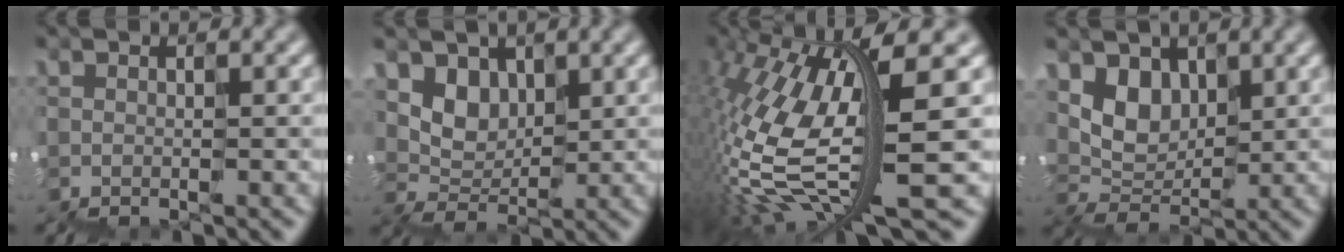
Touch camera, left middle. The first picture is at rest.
{"total": 3.0, "force": [1.9, 2.3, 0.1], "torque": [-0.008, -0.003, 0.035]}
{"total": 10.7, "force": [-0.4, 3.1, 10.2], "torque": [-0.235, -0.006, 0.013]}
{"total": 3.2, "force": [2.1, 2.3, 0.4], "torque": [-0.013, -0.004, 0.038]}